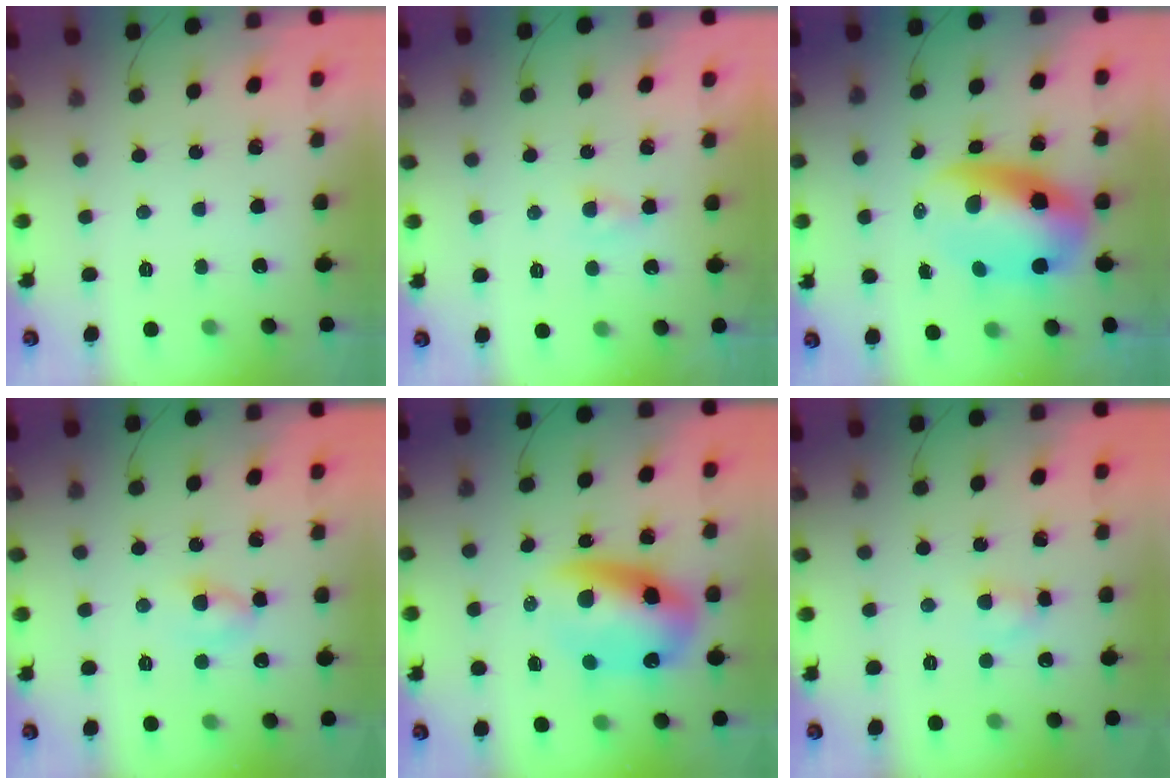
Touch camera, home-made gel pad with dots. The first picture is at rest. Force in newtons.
{"total": 0.9, "press": 0.7, "slide": 0.6}
{"total": 10.5, "press": 10.1, "slide": 2.8}
{"total": 3.3, "press": 3.0, "slide": 1.2}
{"total": 12.2, "press": 11.9, "slide": 2.8}
{"total": 2.5, "press": 2.3, "slide": 1.0}